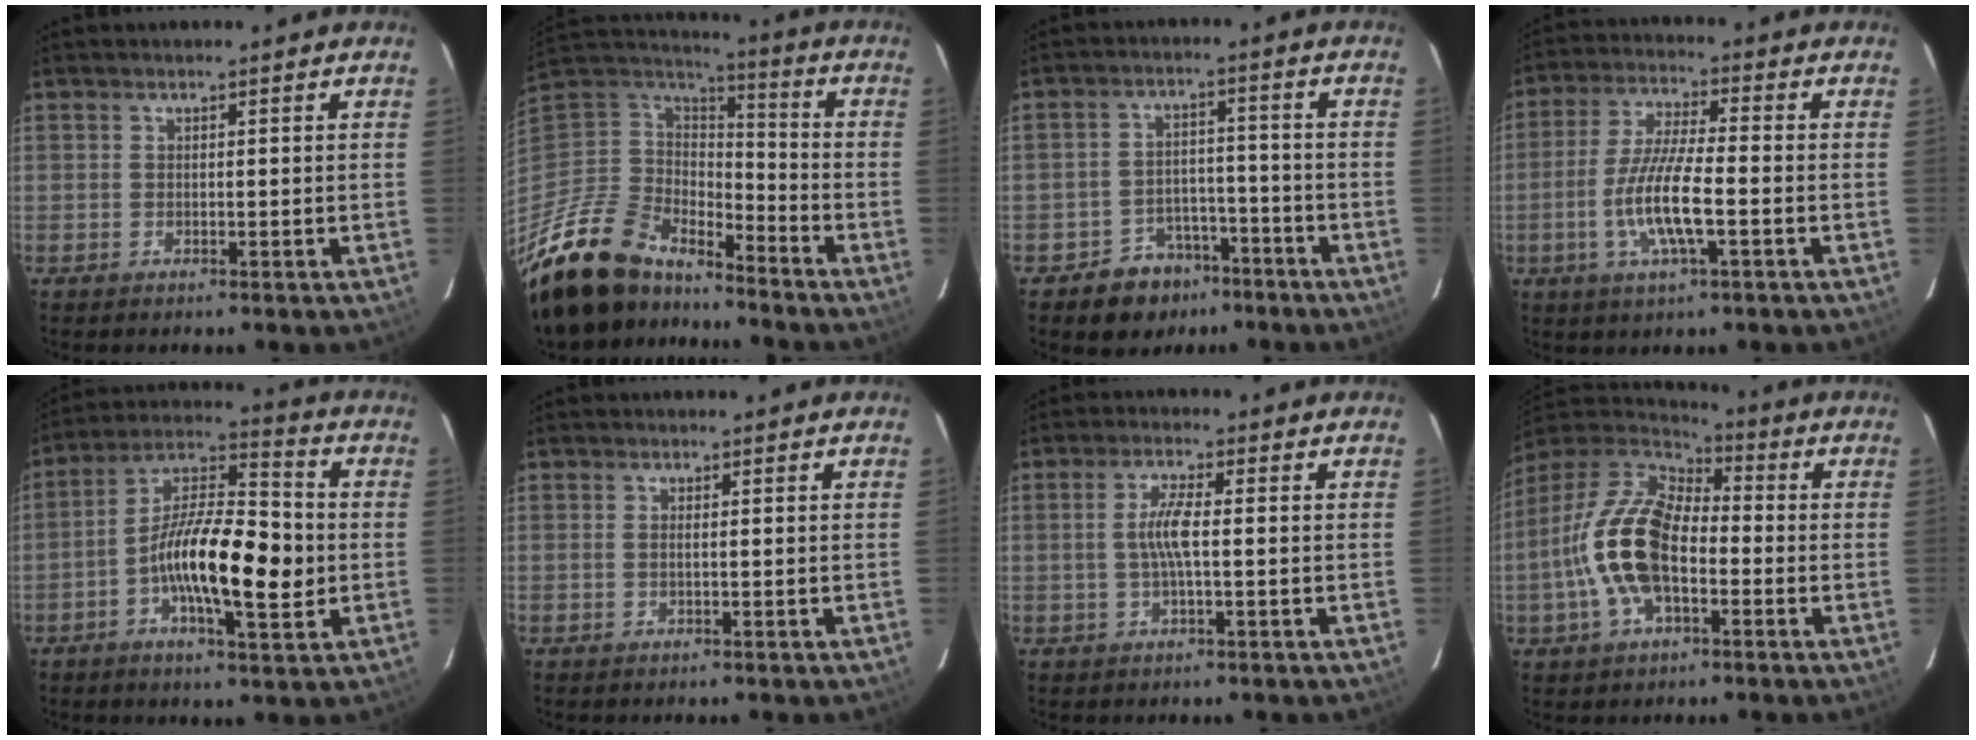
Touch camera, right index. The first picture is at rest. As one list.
[{"total": 21.6, "force": [-17.3, 9.6, 8.9], "torque": [-0.214, -0.013, -0.308]}, {"total": 8.3, "force": [-5.8, 5.7, 1.7], "torque": [-0.049, 0.024, -0.075]}, {"total": 10.6, "force": [-3.1, 1.7, 10.0], "torque": [-0.202, -0.003, -0.059]}, {"total": 16.2, "force": [-2.8, 5.0, 15.1], "torque": [-0.271, 0.010, -0.059]}, {"total": 0.6, "force": [0.0, -0.2, 0.6], "torque": [-0.010, 0.002, 0.000]}, {"total": 4.7, "force": [-0.3, 0.5, 4.6], "torque": [-0.089, 0.002, -0.004]}, {"total": 16.7, "force": [-3.6, 8.9, 13.7], "torque": [-0.281, 0.006, -0.072]}]